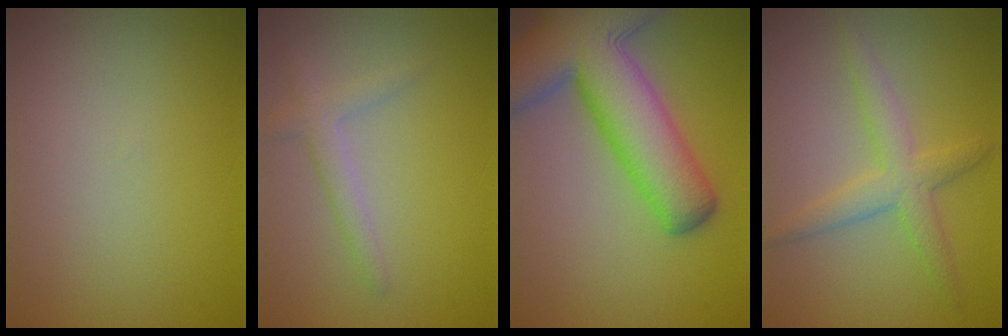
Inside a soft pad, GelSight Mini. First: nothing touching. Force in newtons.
{"total": 1.9, "press": 1.9, "slide": 0.1}
{"total": 11.7, "press": 11.7, "slide": 0.6}
{"total": 3.2, "press": 3.2, "slide": 0.1}